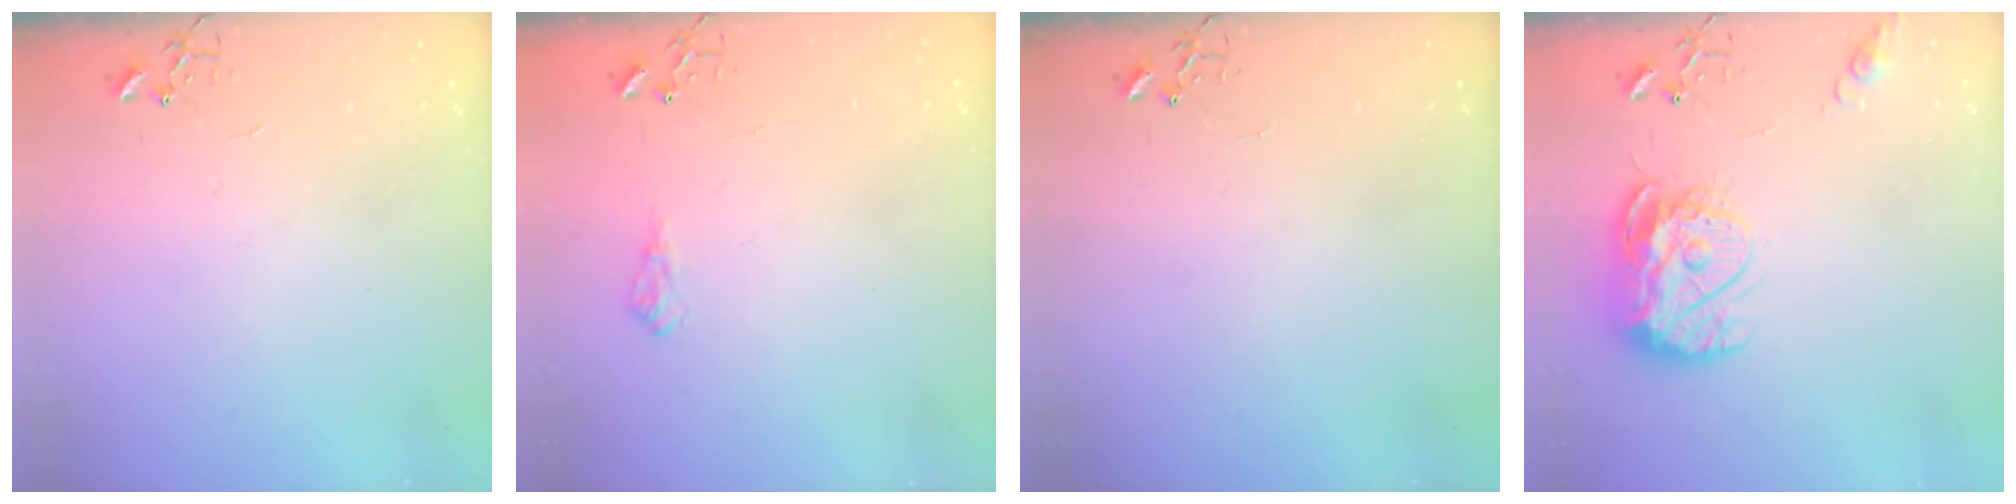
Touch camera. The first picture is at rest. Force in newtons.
{"total": 8.2, "press": 8.2, "slide": 0.9}
{"total": 0.0}
{"total": 14.4, "press": 14.4, "slide": 1.3}